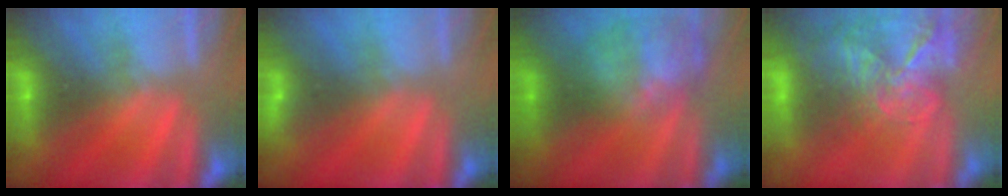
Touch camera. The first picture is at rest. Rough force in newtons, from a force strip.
{"total": 2.9}
{"total": 8.1}
{"total": 8.0}